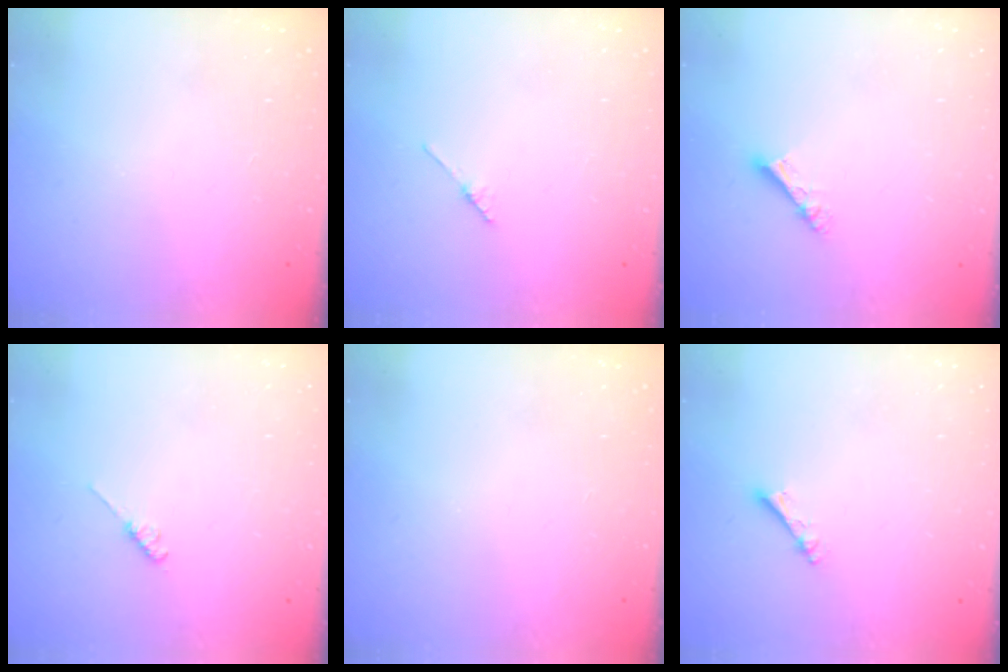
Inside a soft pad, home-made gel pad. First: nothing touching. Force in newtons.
{"total": 2.1, "press": 2.1, "slide": 0.1}
{"total": 4.3, "press": 4.3, "slide": 0.3}
{"total": 2.6, "press": 2.5, "slide": 0.4}
{"total": 0.0}
{"total": 2.7, "press": 2.7, "slide": 0.4}